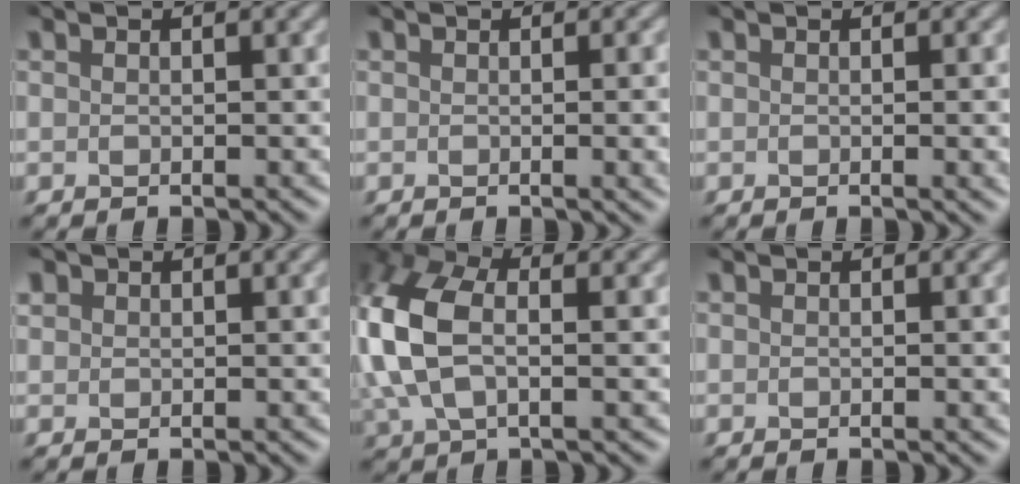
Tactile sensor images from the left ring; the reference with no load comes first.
{"total": 4.7, "force": [-0.2, 1.9, 4.3], "torque": [-0.029, 0.000, -0.002]}
{"total": 3.1, "force": [-0.1, 1.0, 3.0], "torque": [-0.025, 0.001, -0.003]}
{"total": 0.8, "force": [0.5, 0.6, 0.1], "torque": [0.001, 0.002, 0.009]}
{"total": 9.6, "force": [0.8, 5.7, 7.7], "torque": [-0.204, 0.010, 0.008]}
{"total": 1.3, "force": [0.0, 0.3, 1.3], "torque": [-0.012, 0.000, -0.002]}